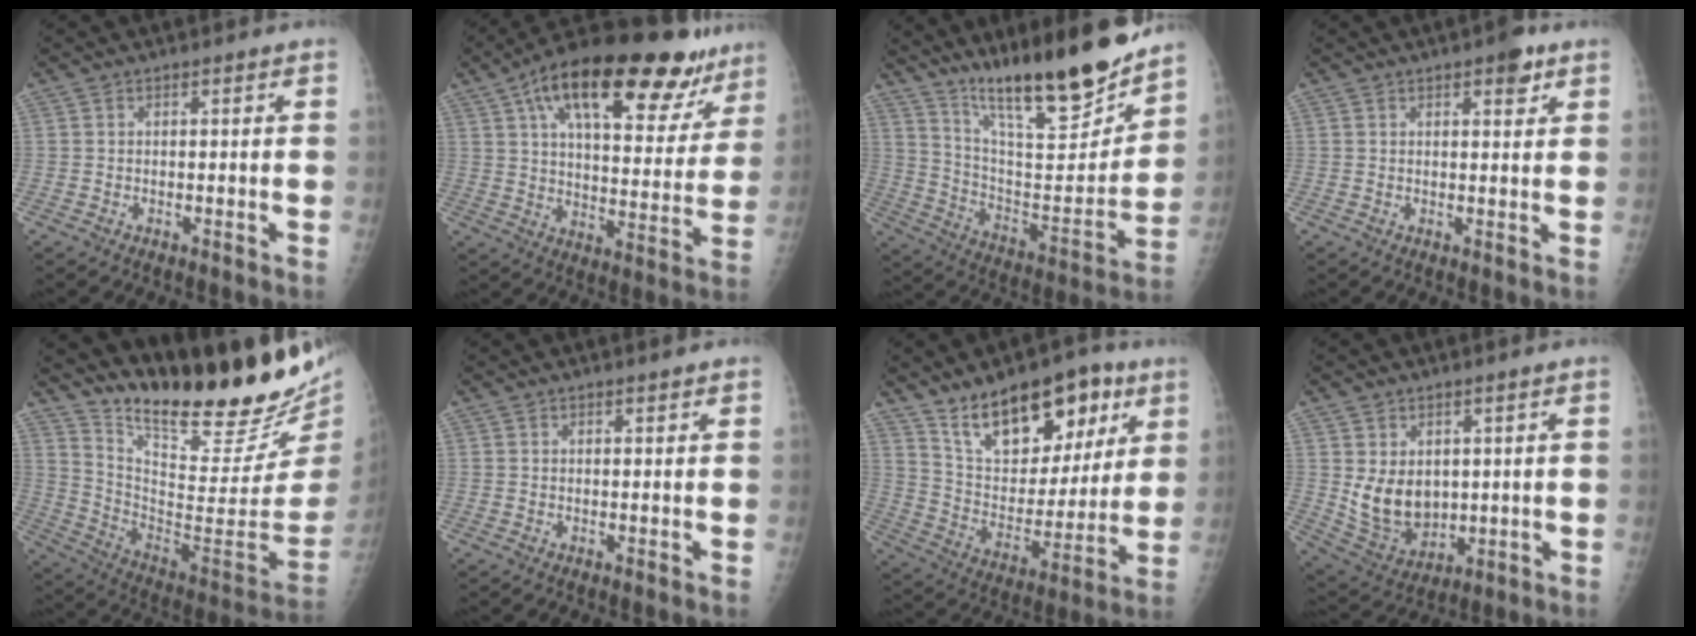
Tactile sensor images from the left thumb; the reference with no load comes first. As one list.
[{"total": 27.2, "force": [16.0, 11.3, 18.9], "torque": [-0.248, -0.010, 0.238]}, {"total": 22.2, "force": [17.5, 3.5, 13.1], "torque": [-0.179, -0.105, 0.298]}, {"total": 3.8, "force": [2.2, 1.4, 2.7], "torque": [-0.024, -0.008, 0.026]}, {"total": 27.4, "force": [23.7, 4.0, 13.2], "torque": [-0.181, -0.172, 0.353]}, {"total": 0.9, "force": [0.7, 0.1, 0.5], "torque": [-0.004, -0.003, 0.011]}, {"total": 20.5, "force": [12.1, 10.7, 12.6], "torque": [-0.145, -0.054, 0.208]}, {"total": 9.5, "force": [1.5, 7.1, 6.1], "torque": [-0.079, -0.024, 0.054]}]